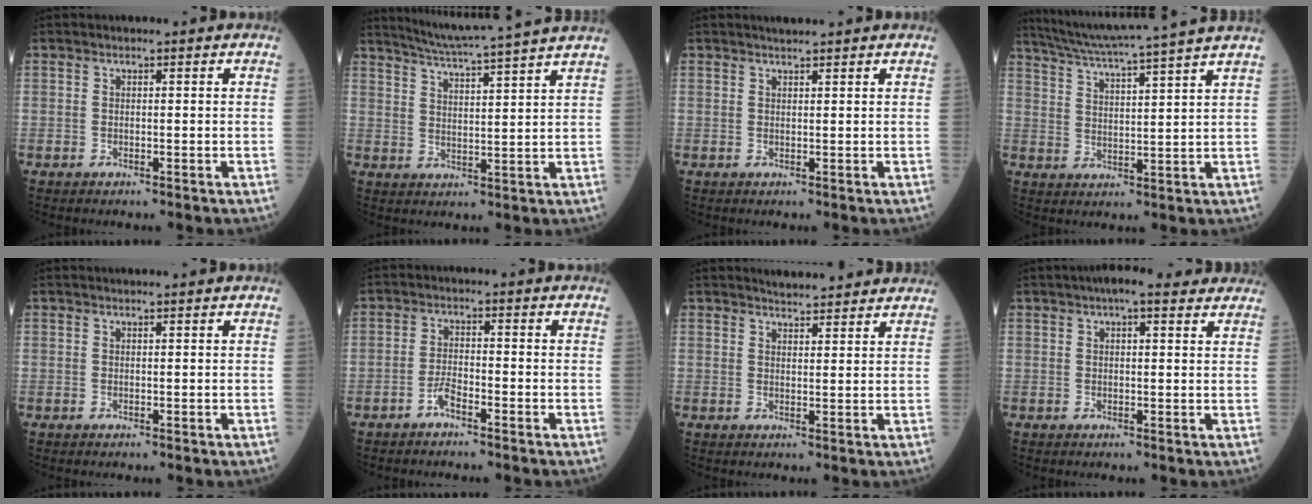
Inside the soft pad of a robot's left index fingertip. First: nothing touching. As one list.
[{"total": 14.5, "force": [13.1, -2.0, 6.0], "torque": [-0.109, -0.013, 0.181]}, {"total": 1.6, "force": [1.5, -0.1, 0.6], "torque": [-0.009, 0.009, 0.029]}, {"total": 16.0, "force": [14.1, -2.3, 7.2], "torque": [-0.132, -0.012, 0.202]}, {"total": 1.3, "force": [1.2, -0.2, 0.5], "torque": [-0.006, 0.010, 0.022]}, {"total": 2.5, "force": [-1.9, 0.4, 1.5], "torque": [-0.032, 0.000, -0.038]}, {"total": 6.4, "force": [6.0, 1.1, 1.8], "torque": [-0.027, 0.016, 0.074]}, {"total": 7.5, "force": [5.9, 1.9, 4.4], "torque": [-0.057, 0.034, 0.074]}]